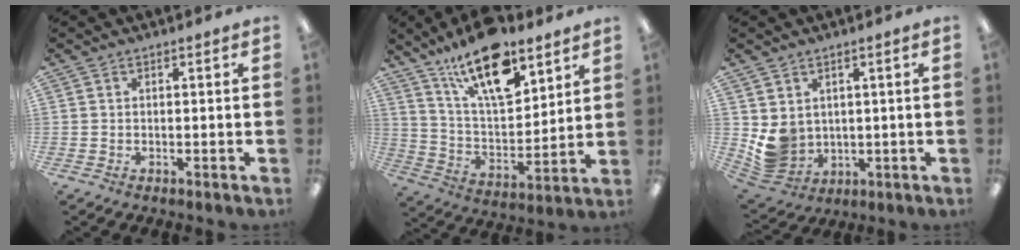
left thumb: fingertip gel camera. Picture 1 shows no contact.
{"total": 19.7, "force": [13.2, 7.8, 12.3], "torque": [-0.206, -0.070, 0.225]}
{"total": 6.5, "force": [2.3, 5.7, 2.1], "torque": [-0.068, -0.020, 0.049]}